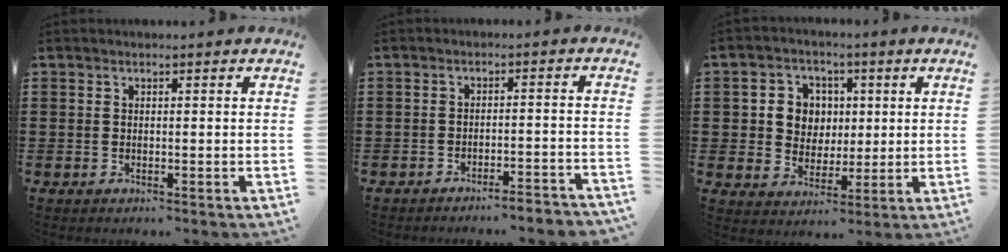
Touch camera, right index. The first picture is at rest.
{"total": 3.0, "force": [-2.9, -0.2, 0.6], "torque": [-0.014, -0.001, -0.062]}
{"total": 6.3, "force": [0.9, 5.9, 2.0], "torque": [-0.057, 0.017, 0.013]}